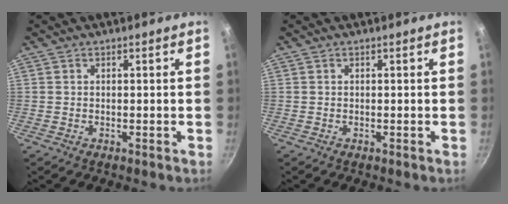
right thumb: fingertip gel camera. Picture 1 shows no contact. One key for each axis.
{"total": 0.0}